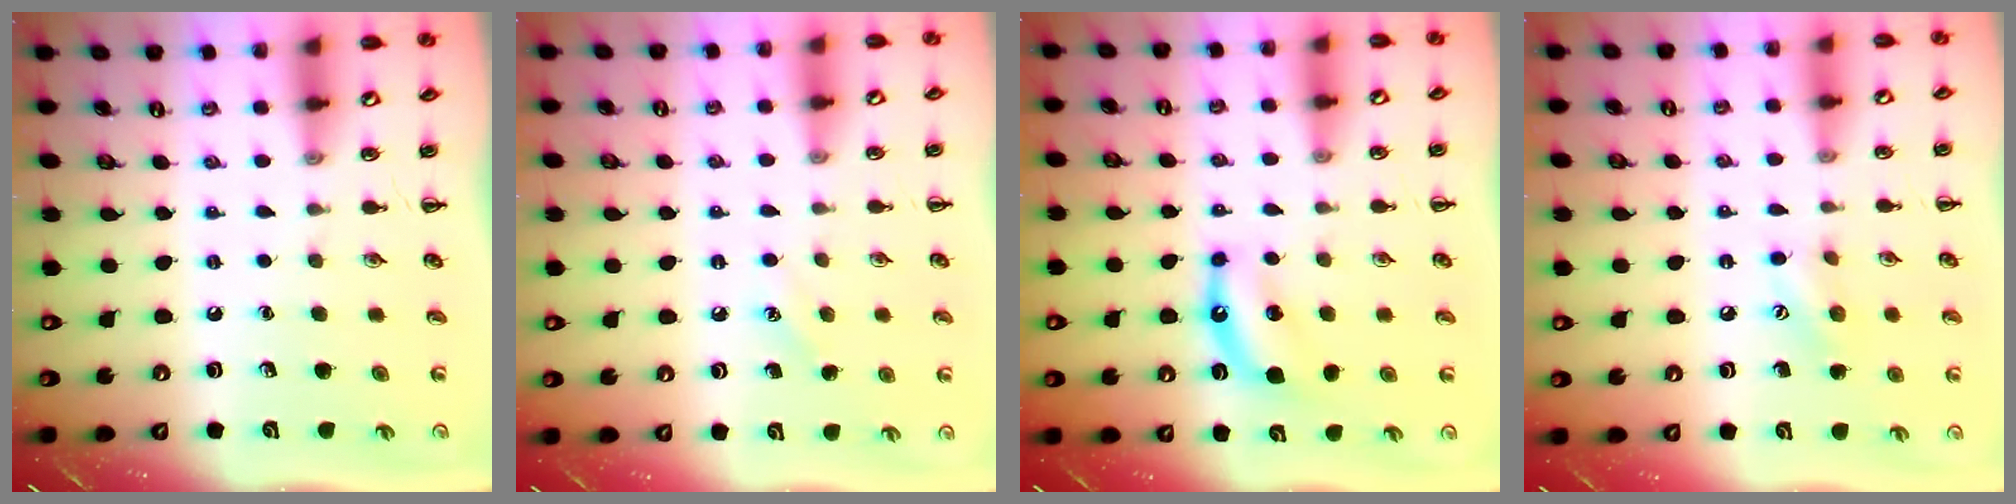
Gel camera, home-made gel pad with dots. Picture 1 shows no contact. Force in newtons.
{"total": 5.3, "press": 5.2, "slide": 1.3}
{"total": 6.9, "press": 6.9, "slide": 1.0}
{"total": 7.9, "press": 7.7, "slide": 1.6}